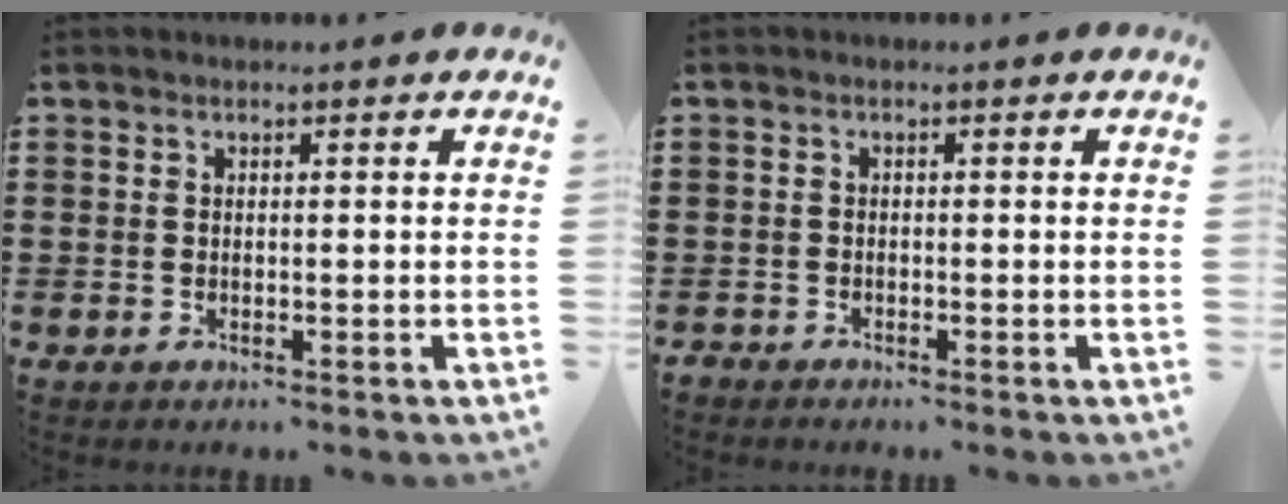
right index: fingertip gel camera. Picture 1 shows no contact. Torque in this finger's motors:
{"motor_torque": [-1.80, -0.34, -1.05, -0.21]}